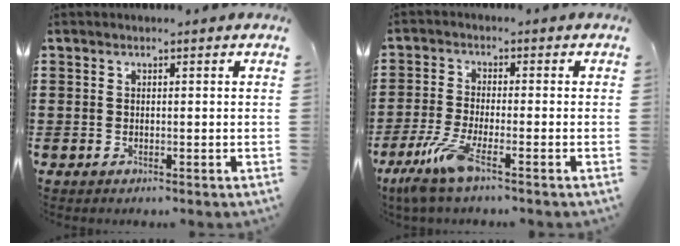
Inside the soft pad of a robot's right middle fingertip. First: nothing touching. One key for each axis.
{"total": 6.2, "fx": -3.6, "fy": 1.0, "fz": 5.0, "tx": -0.122, "ty": -0.019, "tz": -0.071}